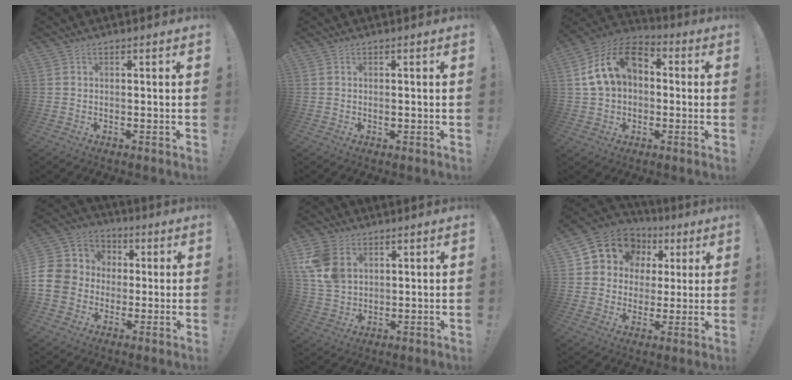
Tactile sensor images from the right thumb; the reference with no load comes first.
{"total": 0.7, "force": [-0.2, 0.5, 0.6], "torque": [-0.004, -0.001, -0.005]}
{"total": 16.5, "force": [4.0, 11.5, 11.1], "torque": [-0.187, 0.009, 0.076]}
{"total": 12.8, "force": [-0.9, 11.7, 5.1], "torque": [-0.096, 0.012, -0.013]}
{"total": 11.2, "force": [4.5, 8.0, 6.5], "torque": [-0.130, -0.009, 0.090]}
{"total": 11.4, "force": [4.7, 9.7, 3.8], "torque": [-0.058, -0.025, 0.099]}